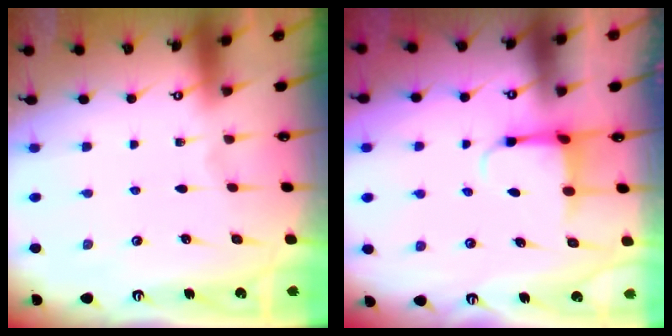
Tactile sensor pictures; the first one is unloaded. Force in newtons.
{"total": 3.8, "press": 3.6, "slide": 1.2}